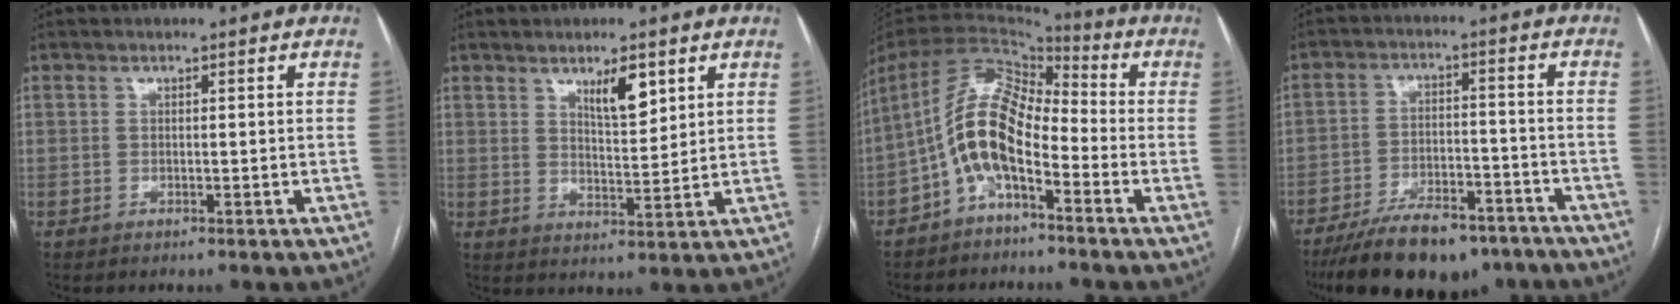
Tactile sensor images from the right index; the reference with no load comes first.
{"total": 5.5, "force": [3.3, 1.5, 4.2], "torque": [-0.073, -0.005, 0.058]}
{"total": 10.7, "force": [-3.8, 4.4, 9.0], "torque": [-0.191, 0.032, -0.073]}
{"total": 15.9, "force": [-12.4, 5.5, 8.3], "torque": [-0.128, 0.002, -0.194]}